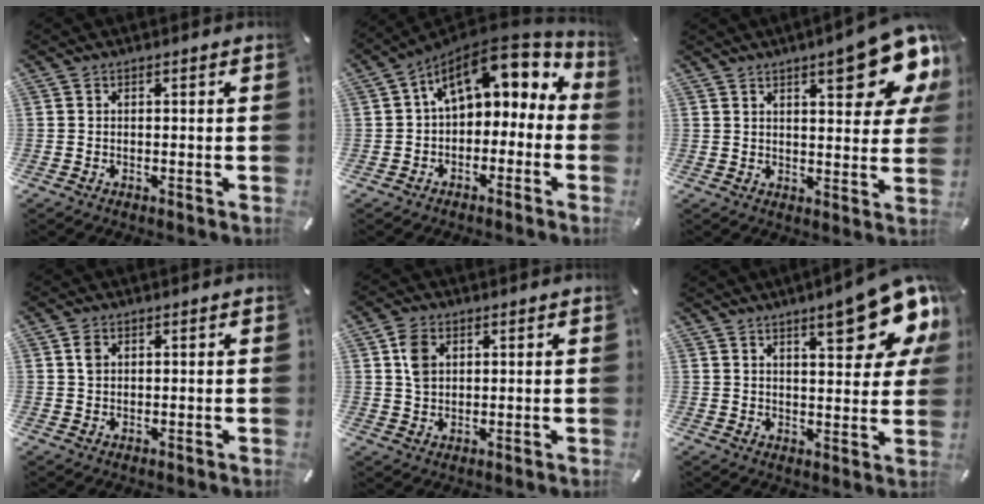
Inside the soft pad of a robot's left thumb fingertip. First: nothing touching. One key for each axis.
{"total": 12.3, "fx": 5.8, "fy": 7.3, "fz": 8.0, "tx": -0.126, "ty": -0.035, "tz": 0.103}
{"total": 15.7, "fx": 9.0, "fy": 5.2, "fz": 11.8, "tx": -0.150, "ty": -0.055, "tz": 0.141}
{"total": 2.1, "fx": 0.7, "fy": 1.6, "fz": 1.0, "tx": -0.016, "ty": 0.003, "tz": 0.010}
{"total": 5.0, "fx": 1.6, "fy": 4.0, "fz": 2.5, "tx": -0.051, "ty": 0.006, "tz": 0.028}
{"total": 16.7, "fx": 9.9, "fy": 5.5, "fz": 12.3, "tx": -0.157, "ty": -0.060, "tz": 0.155}